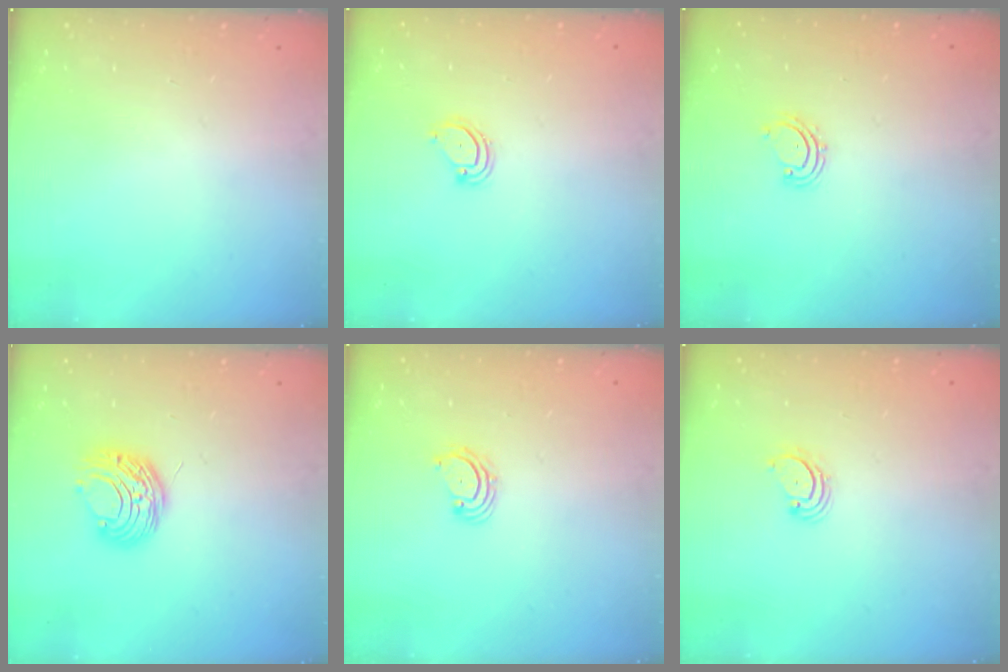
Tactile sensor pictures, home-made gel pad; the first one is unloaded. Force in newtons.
{"total": 4.0, "press": 4.0, "slide": 0.3}
{"total": 2.7, "press": 2.6, "slide": 0.5}
{"total": 9.5, "press": 9.4, "slide": 0.9}
{"total": 3.1, "press": 3.1, "slide": 0.3}
{"total": 2.7, "press": 2.7, "slide": 0.3}